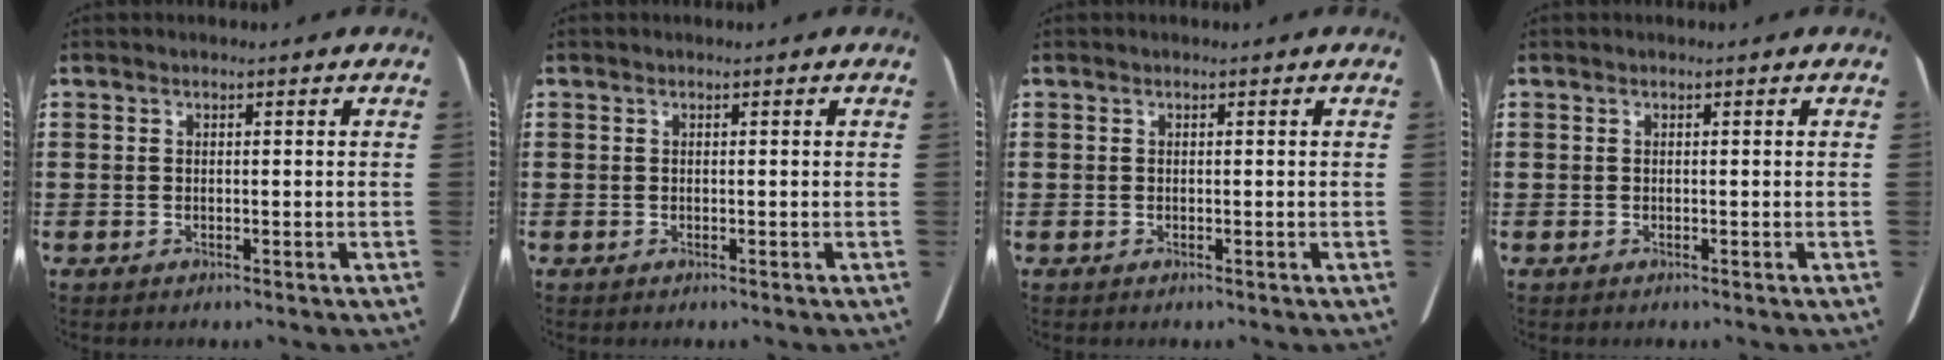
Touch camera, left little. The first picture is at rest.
{"total": 0.0}
{"total": 0.0}
{"total": 0.0}